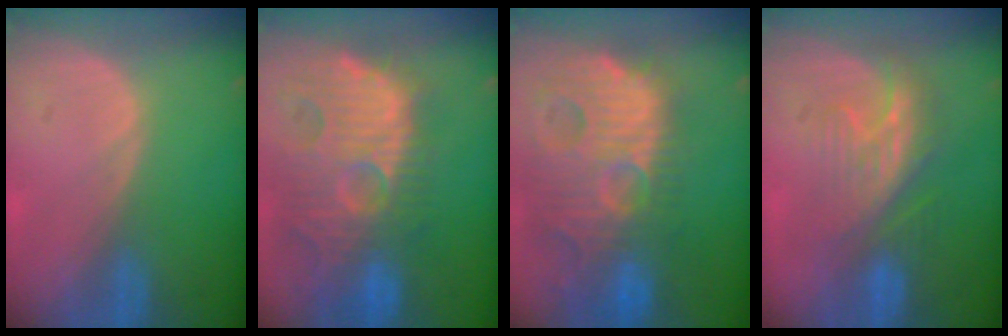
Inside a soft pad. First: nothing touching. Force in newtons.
{"total": 14.2, "press": 12.5, "slide": 6.8}
{"total": 14.9, "press": 12.8, "slide": 7.6}
{"total": 7.5, "press": 7.2, "slide": 1.9}